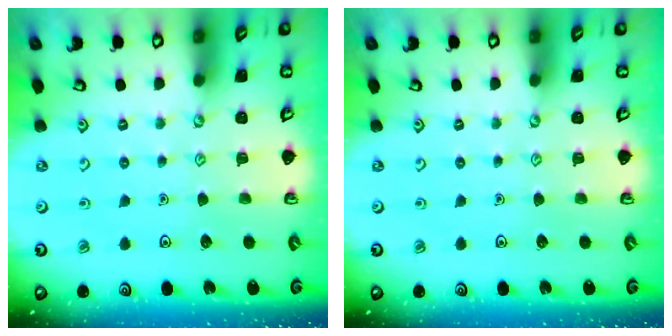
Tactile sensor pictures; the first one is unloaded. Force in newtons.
{"total": 0.0}